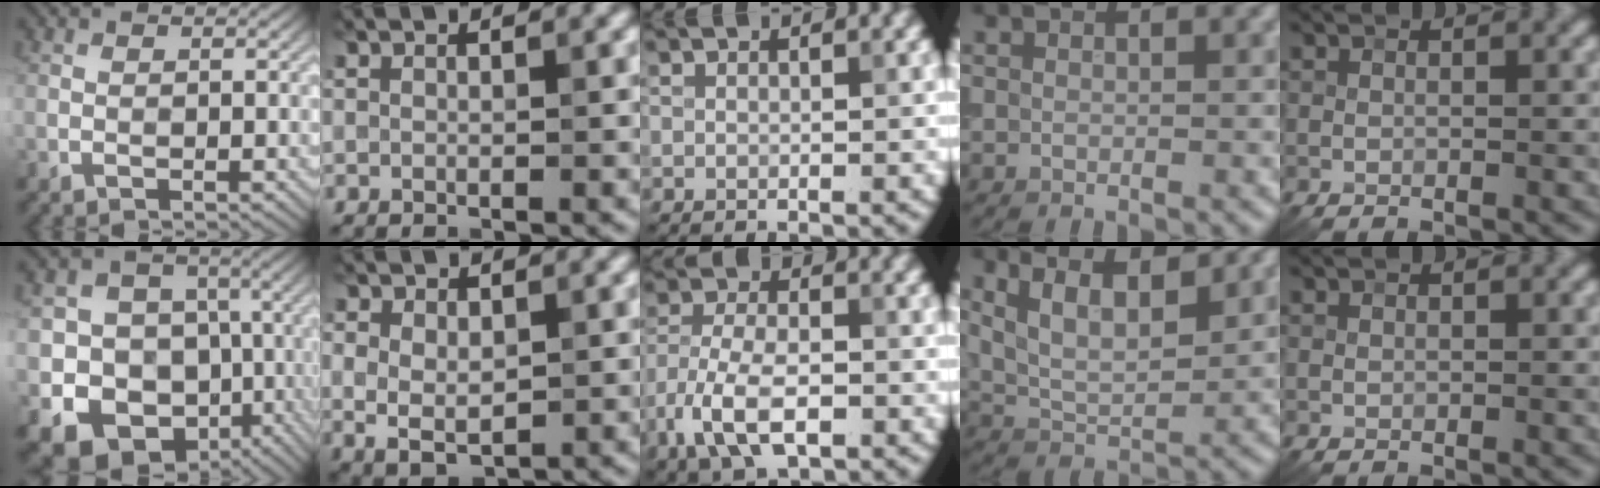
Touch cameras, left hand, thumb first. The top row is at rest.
{"thumb": {"total": 17.2, "force": [-6.0, 14.6, 6.7], "torque": [-0.148, -0.027, -0.106]}, "index": {"total": 3.3, "force": [0.2, 2.2, 2.5], "torque": [-0.042, -0.003, 0.007]}, "middle": {"total": 7.1, "force": [-3.4, 3.5, 5.1], "torque": [-0.103, -0.003, -0.073]}, "ring": {"total": 5.9, "force": [2.9, 2.6, 4.4], "torque": [-0.087, 0.003, 0.050]}}